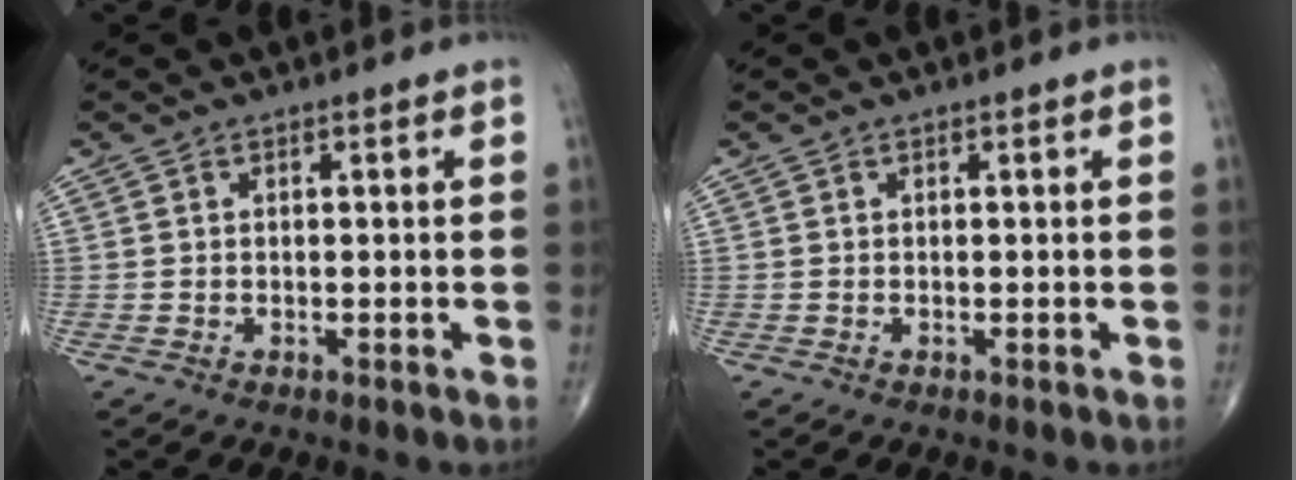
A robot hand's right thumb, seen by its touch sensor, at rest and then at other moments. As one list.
[{"total": 0.0}]